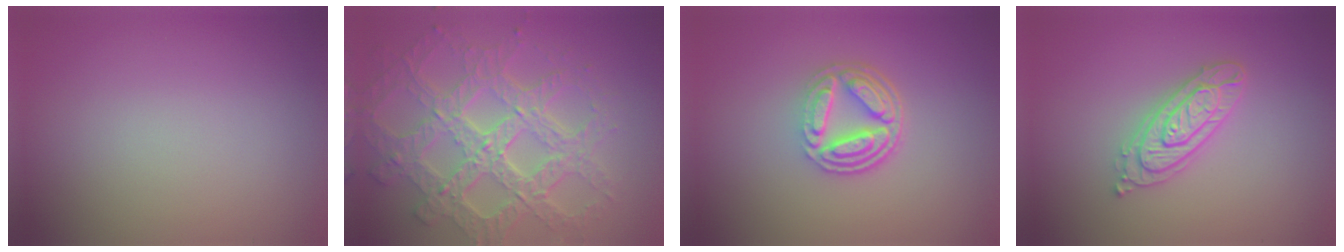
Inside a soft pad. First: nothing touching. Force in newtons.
{"total": 7.7, "press": 5.8, "slide": 5.0}
{"total": 5.2, "press": 3.8, "slide": 3.6}
{"total": 3.0, "press": 2.9, "slide": 0.6}